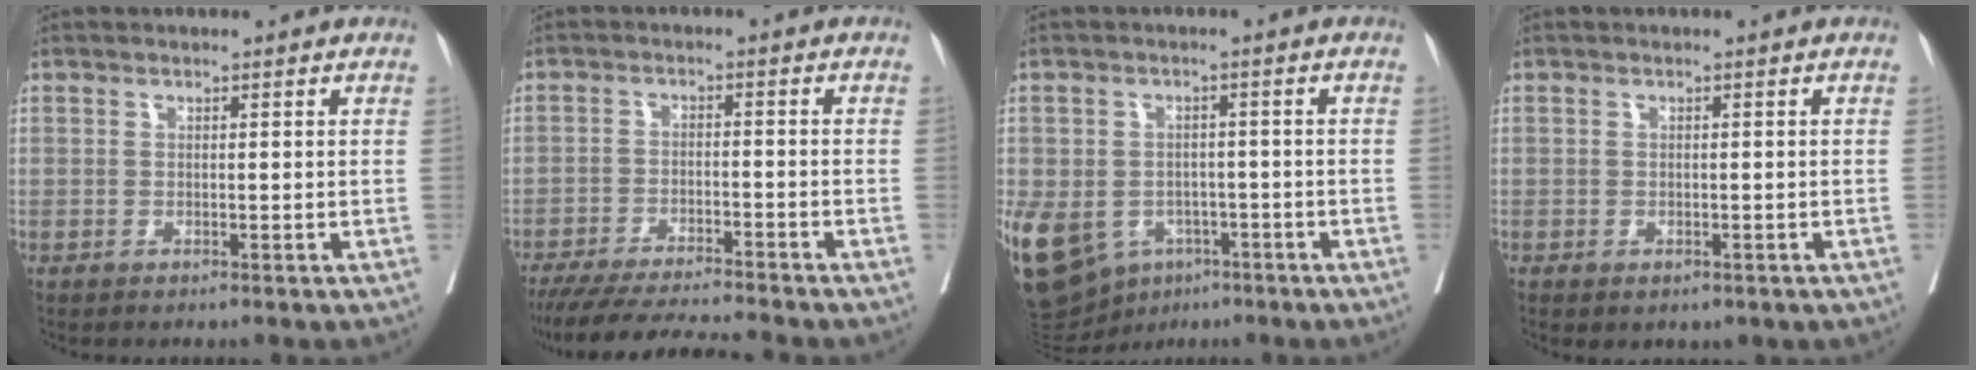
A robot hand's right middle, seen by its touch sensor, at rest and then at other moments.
{"total": 12.6, "force": [-11.5, 0.0, 5.1], "torque": [-0.076, -0.015, -0.182]}
{"total": 23.7, "force": [-9.9, 18.3, 11.3], "torque": [-0.356, -0.018, -0.139]}
{"total": 2.7, "force": [-1.5, 1.7, 1.4], "torque": [-0.020, -0.004, -0.013]}